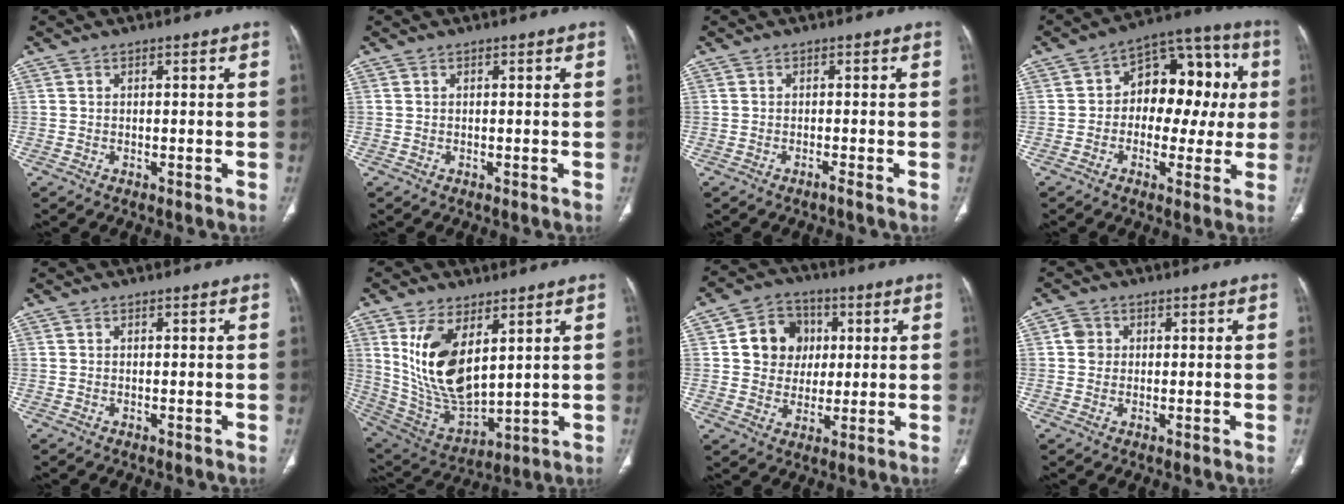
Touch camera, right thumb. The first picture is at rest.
{"total": 0.0}
{"total": 0.8, "force": [-0.6, -0.2, 0.4], "torque": [-0.010, 0.002, -0.013]}
{"total": 15.6, "force": [1.2, 10.1, 11.7], "torque": [-0.099, 0.047, 0.009]}
{"total": 0.0}
{"total": 16.3, "force": [5.8, 8.3, 12.7], "torque": [-0.226, -0.028, 0.137]}
{"total": 10.7, "force": [2.2, 9.4, 4.6], "torque": [-0.031, 0.001, 0.034]}
{"total": 2.8, "force": [0.5, 2.6, 0.9], "torque": [-0.002, 0.002, 0.007]}